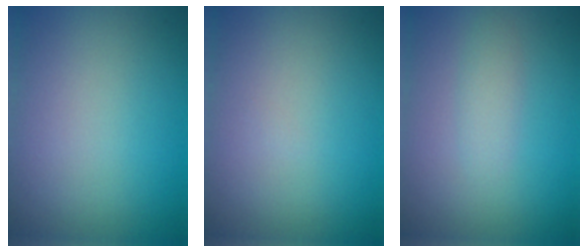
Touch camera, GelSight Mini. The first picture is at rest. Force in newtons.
{"total": 0.0}
{"total": 1.4, "press": 1.4, "slide": 0.1}